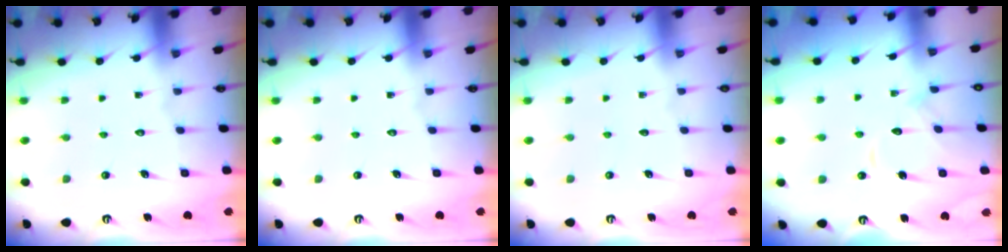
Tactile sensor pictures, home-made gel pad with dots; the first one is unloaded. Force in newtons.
{"total": 0.0}
{"total": 0.0}
{"total": 9.4, "press": 9.4, "slide": 0.3}